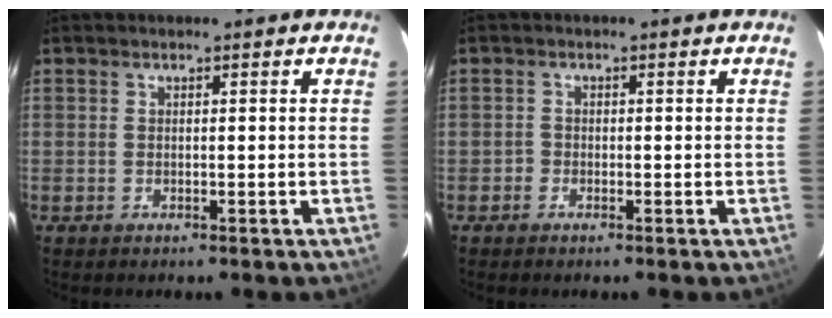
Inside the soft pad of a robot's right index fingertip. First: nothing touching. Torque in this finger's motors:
{"motor_torque": [0.19, 0.04, -0.38, -0.17]}